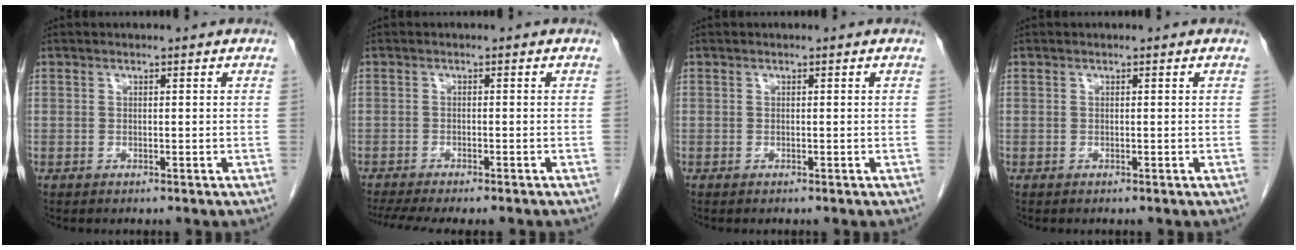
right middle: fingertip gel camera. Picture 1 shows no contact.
{"total": 9.3, "force": [-7.9, 1.3, 4.7], "torque": [-0.066, -0.006, -0.116]}
{"total": 0.0}
{"total": 0.0}